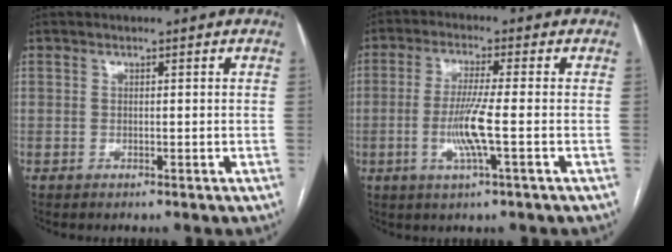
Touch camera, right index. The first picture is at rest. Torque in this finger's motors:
{"motor_torque": [0.43, -0.30, 0.31, 0.19]}